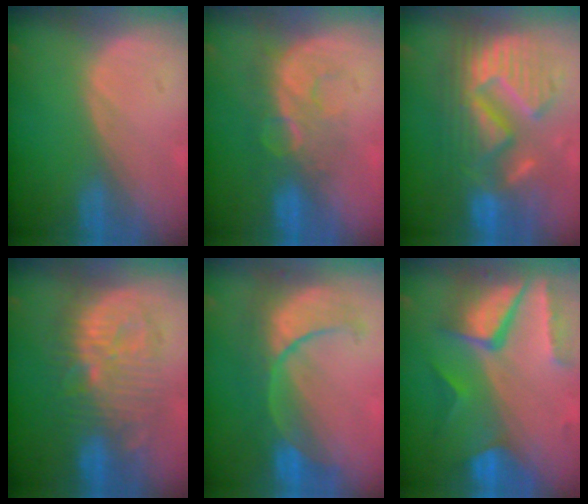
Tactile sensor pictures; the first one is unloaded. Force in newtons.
{"total": 8.1, "press": 7.4, "slide": 3.2}
{"total": 13.2, "press": 13.1, "slide": 1.3}
{"total": 10.6, "press": 10.6, "slide": 0.3}
{"total": 9.1, "press": 9.1, "slide": 0.6}
{"total": 10.4, "press": 8.8, "slide": 5.6}